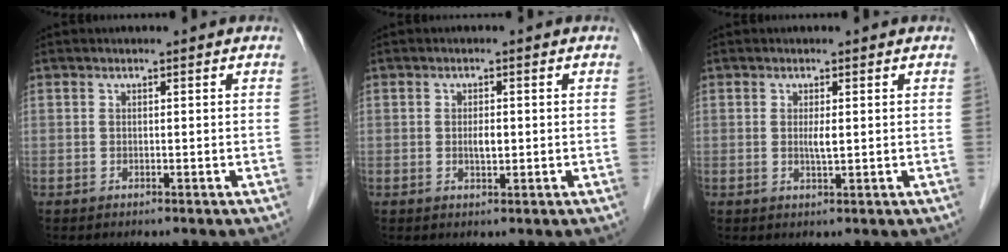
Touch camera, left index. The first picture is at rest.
{"total": 1.8, "force": [0.0, 0.7, 1.6], "torque": [-0.031, -0.001, 0.001]}
{"total": 1.5, "force": [0.3, 0.1, 1.5], "torque": [-0.033, -0.002, 0.006]}